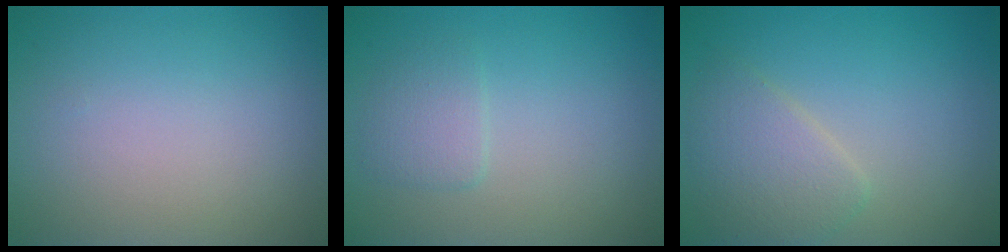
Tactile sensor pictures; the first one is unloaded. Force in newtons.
{"total": 1.6, "press": 1.6, "slide": 0.3}
{"total": 3.2, "press": 3.2, "slide": 0.1}